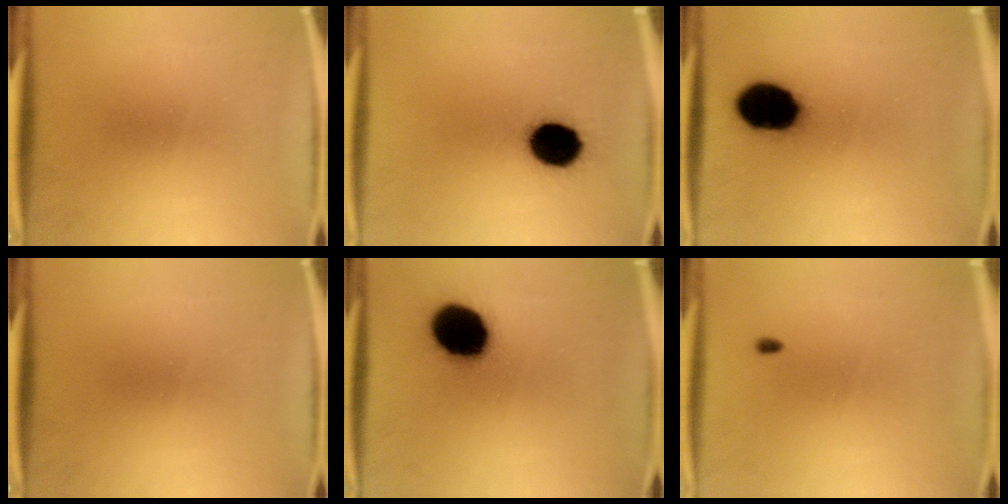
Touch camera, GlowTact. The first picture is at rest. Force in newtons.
{"total": 12.4}
{"total": 15.3}
{"total": 0.0}
{"total": 17.3}
{"total": 0.7}